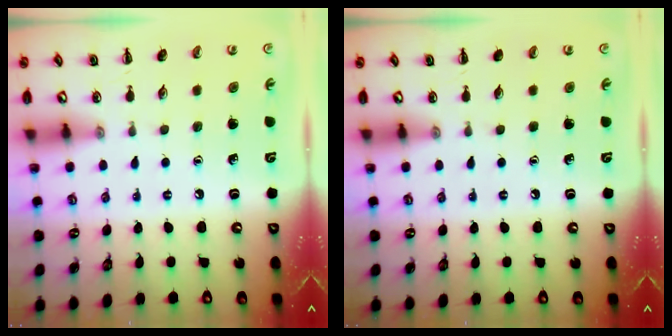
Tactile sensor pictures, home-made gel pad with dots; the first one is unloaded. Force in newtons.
{"total": 0.0}